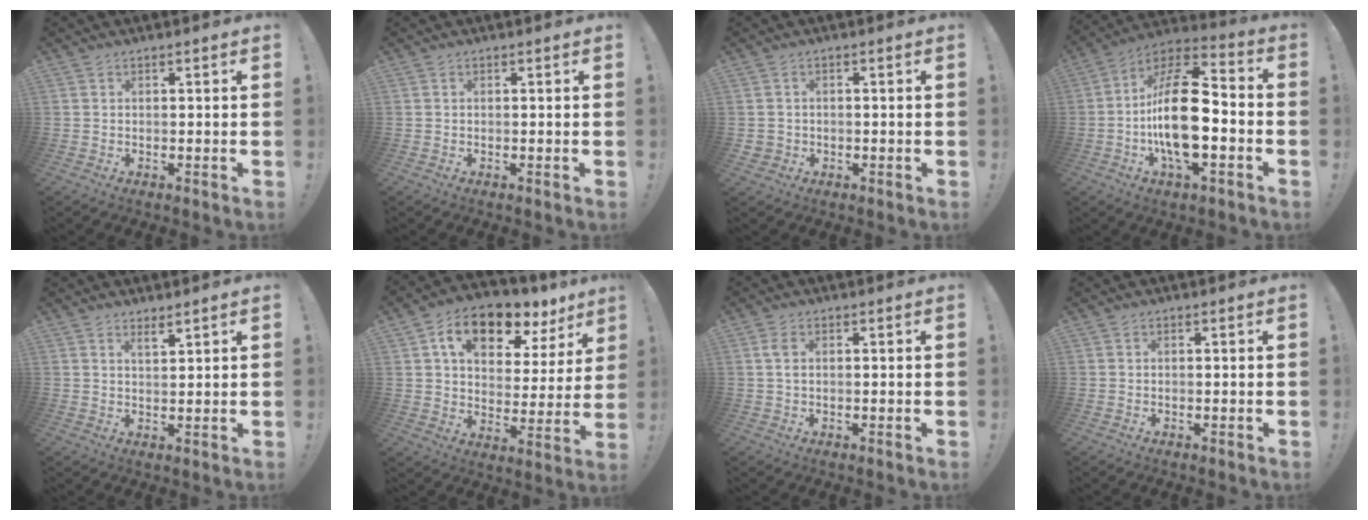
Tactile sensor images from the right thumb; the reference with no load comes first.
{"total": 0.0}
{"total": 2.1, "force": [-0.1, 2.0, 0.6], "torque": [-0.008, 0.002, -0.002]}
{"total": 22.3, "force": [-3.8, 10.0, 19.5], "torque": [-0.358, 0.026, -0.061]}
{"total": 2.8, "force": [2.4, 0.4, 1.3], "torque": [-0.019, -0.015, 0.042]}
{"total": 14.4, "force": [8.4, 8.0, 8.6], "torque": [-0.131, -0.042, 0.146]}
{"total": 2.6, "force": [0.8, 1.4, 2.0], "torque": [-0.037, 0.004, 0.012]}
{"total": 0.0}